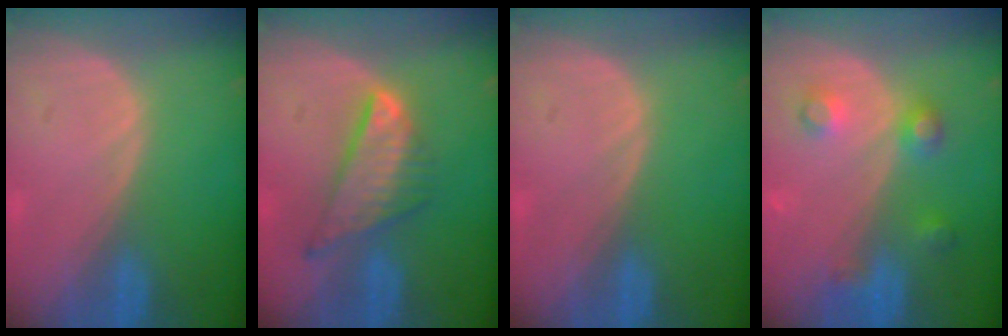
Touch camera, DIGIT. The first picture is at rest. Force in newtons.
{"total": 8.1, "press": 6.8, "slide": 4.3}
{"total": 0.0}
{"total": 4.5, "press": 4.5, "slide": 0.1}